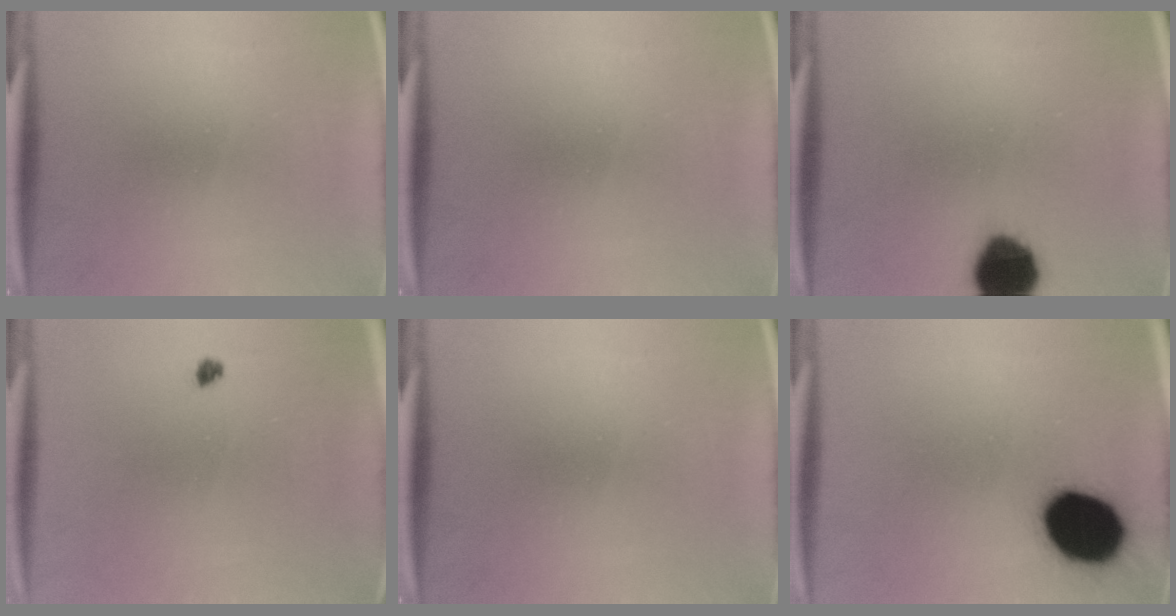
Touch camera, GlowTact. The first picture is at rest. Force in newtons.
{"total": 0.0}
{"total": 11.1}
{"total": 1.0}
{"total": 0.0}
{"total": 17.7}